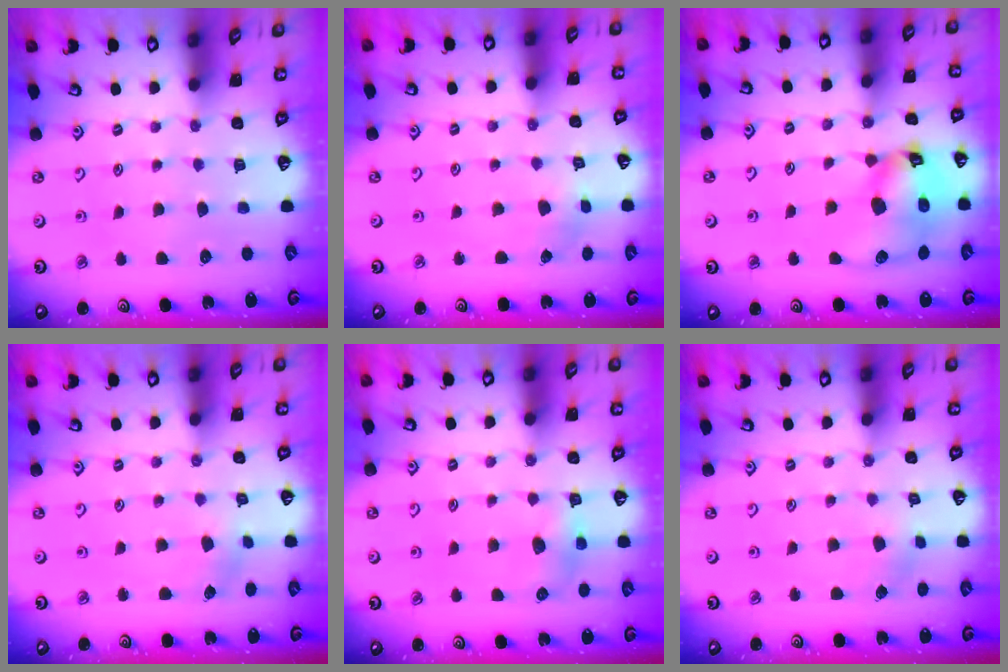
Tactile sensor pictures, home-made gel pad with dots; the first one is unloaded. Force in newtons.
{"total": 2.0, "press": 2.0, "slide": 0.3}
{"total": 16.7, "press": 16.5, "slide": 2.3}
{"total": 2.2, "press": 2.2, "slide": 0.3}
{"total": 5.4, "press": 5.4, "slide": 0.6}
{"total": 2.6, "press": 2.4, "slide": 0.9}